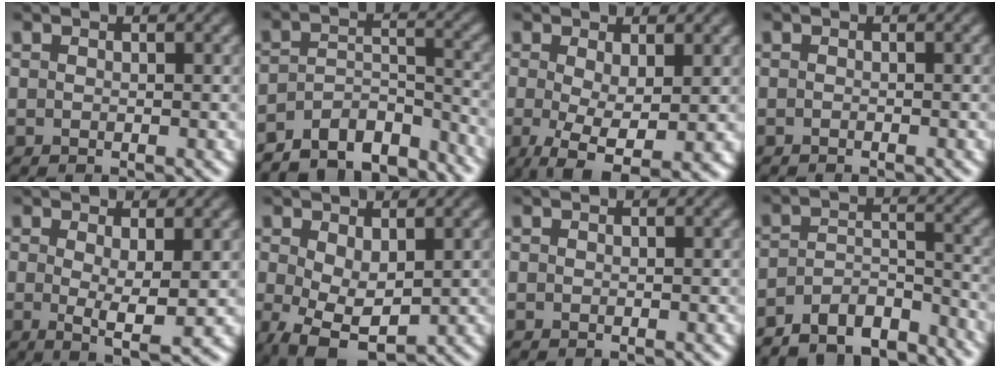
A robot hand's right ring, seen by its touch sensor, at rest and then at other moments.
{"total": 10.2, "force": [-8.5, 4.3, 3.8], "torque": [-0.064, -0.037, -0.126]}
{"total": 6.8, "force": [-3.9, 2.9, 4.7], "torque": [-0.107, -0.061, -0.035]}
{"total": 0.6, "force": [-0.5, -0.3, -0.1], "torque": [-0.001, -0.003, -0.008]}
{"total": 4.2, "force": [-0.6, 0.9, 4.1], "torque": [-0.072, -0.034, 0.004]}
{"total": 6.1, "force": [-2.8, 3.3, 4.3], "torque": [-0.085, -0.053, -0.020]}
{"total": 0.0}
{"total": 8.6, "force": [-7.5, 3.4, 2.6], "torque": [-0.045, -0.029, -0.118]}